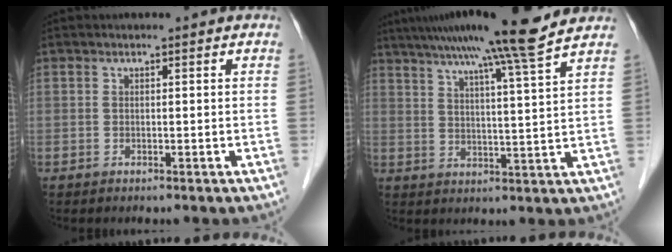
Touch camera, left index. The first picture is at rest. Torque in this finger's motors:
{"motor_torque": [1.06, -1.07, 0.84, 0.21]}